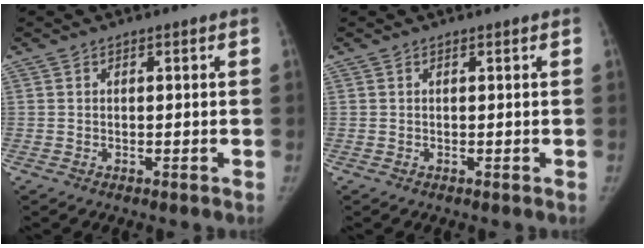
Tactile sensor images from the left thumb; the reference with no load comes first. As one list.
[{"total": 0.0}]